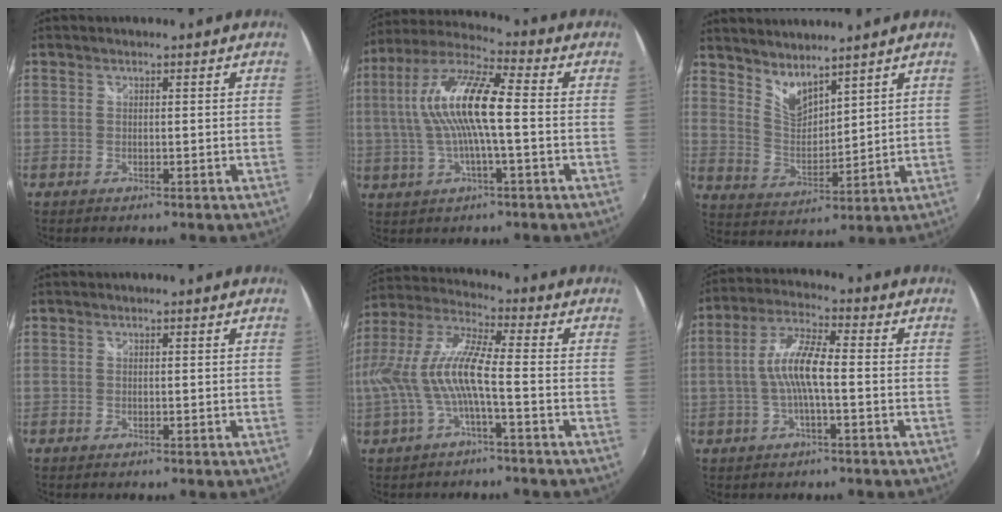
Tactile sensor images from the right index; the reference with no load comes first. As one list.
[{"total": 14.5, "force": [0.3, 2.9, 14.2], "torque": [-0.272, 0.014, -0.001]}, {"total": 7.6, "force": [6.5, 2.3, 3.3], "torque": [-0.055, -0.008, 0.126]}, {"total": 0.0}, {"total": 12.0, "force": [-2.4, 1.7, 11.6], "torque": [-0.228, -0.001, -0.040]}, {"total": 8.5, "force": [-1.2, 1.6, 8.3], "torque": [-0.174, 0.010, -0.022]}]